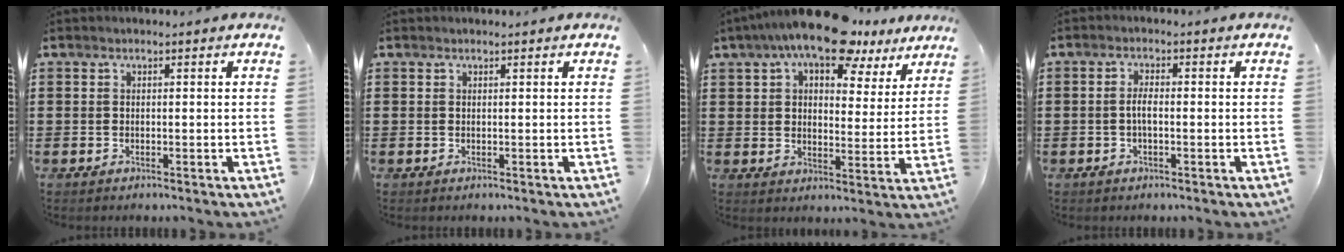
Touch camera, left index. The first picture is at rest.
{"total": 0.0}
{"total": 11.2, "force": [8.9, 2.9, 6.1], "torque": [-0.114, -0.033, 0.157]}
{"total": 2.3, "force": [-0.5, 0.6, 2.1], "torque": [-0.047, 0.000, -0.012]}